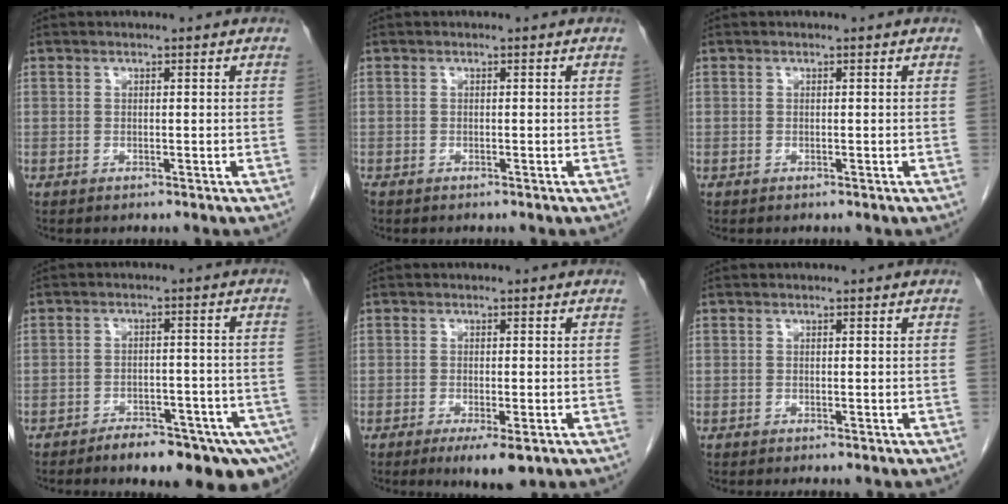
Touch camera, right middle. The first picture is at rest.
{"total": 0.6, "force": [-0.4, 0.4, 0.2], "torque": [-0.008, 0.000, -0.010]}
{"total": 0.0}
{"total": 12.3, "force": [-8.7, 4.0, 7.8], "torque": [-0.061, 0.015, -0.116]}
{"total": 4.6, "force": [-2.5, 1.1, 3.8], "torque": [-0.054, -0.010, -0.032]}
{"total": 0.6, "force": [-0.5, 0.0, 0.3], "torque": [-0.005, -0.002, -0.007]}